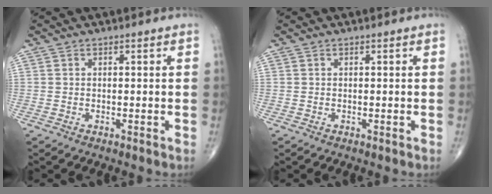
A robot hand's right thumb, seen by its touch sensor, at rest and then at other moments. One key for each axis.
{"total": 0.0}